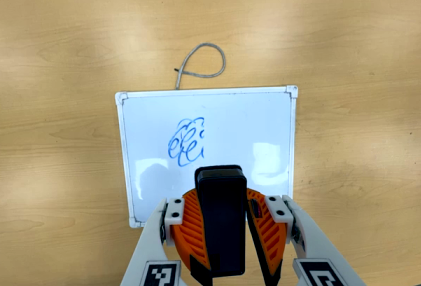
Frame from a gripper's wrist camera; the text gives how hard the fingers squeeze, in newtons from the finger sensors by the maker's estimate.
{"total": 10.9, "left": 10.4, "right": 11.4}